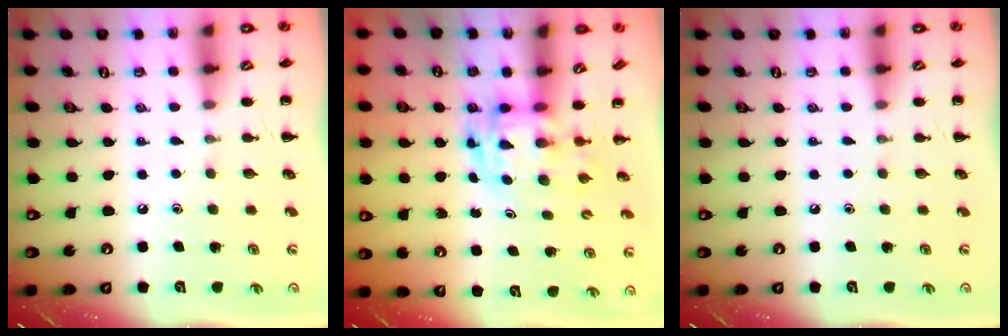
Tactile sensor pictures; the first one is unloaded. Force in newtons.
{"total": 2.8, "press": 2.8, "slide": 0.6}
{"total": 0.0}